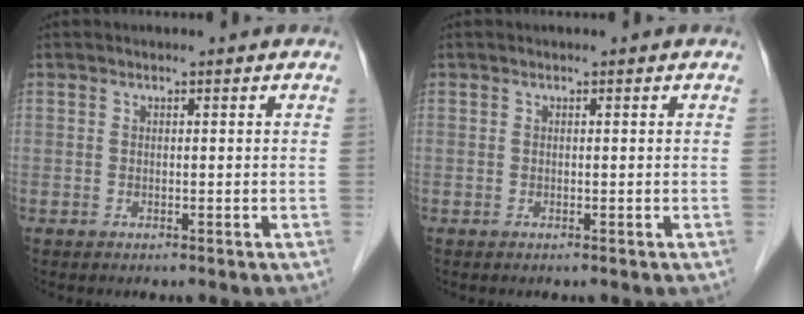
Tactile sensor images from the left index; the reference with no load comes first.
{"total": 0.0}